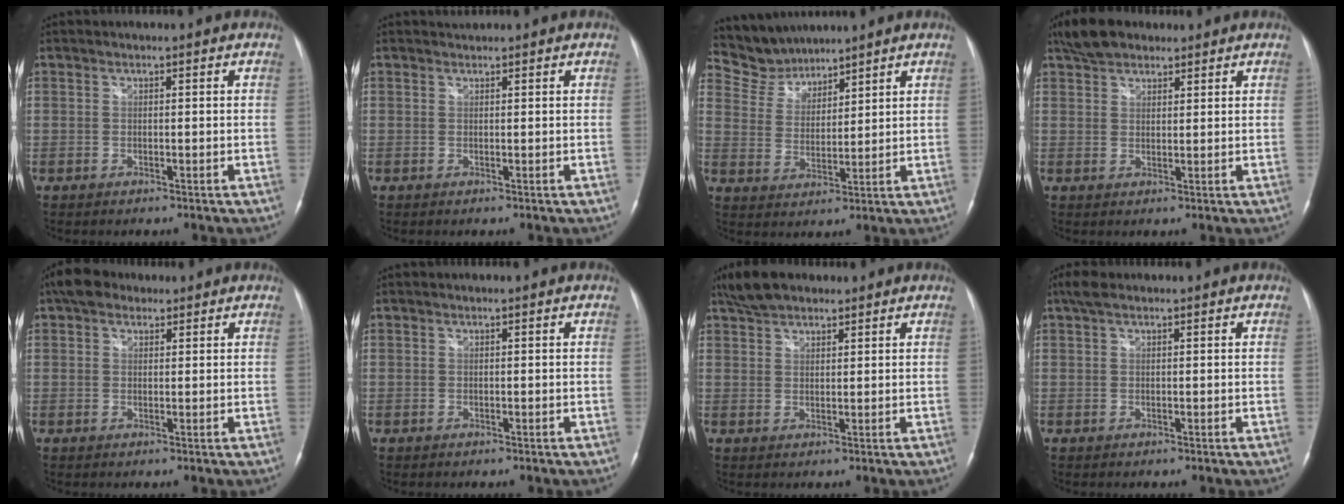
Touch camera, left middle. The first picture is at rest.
{"total": 0.6, "force": [0.6, 0.1, -0.2], "torque": [-0.007, 0.006, 0.012]}
{"total": 6.6, "force": [6.4, 1.7, -0.3], "torque": [-0.005, 0.011, 0.138]}
{"total": 6.3, "force": [5.0, 2.9, 2.6], "torque": [-0.054, 0.020, 0.092]}
{"total": 4.3, "force": [2.8, 2.7, 1.8], "torque": [-0.037, 0.023, 0.049]}
{"total": 0.0}
{"total": 5.8, "force": [4.7, 2.4, 2.5], "torque": [-0.055, 0.018, 0.089]}
{"total": 2.7, "force": [1.8, 1.0, 1.8], "torque": [-0.039, 0.021, 0.035]}